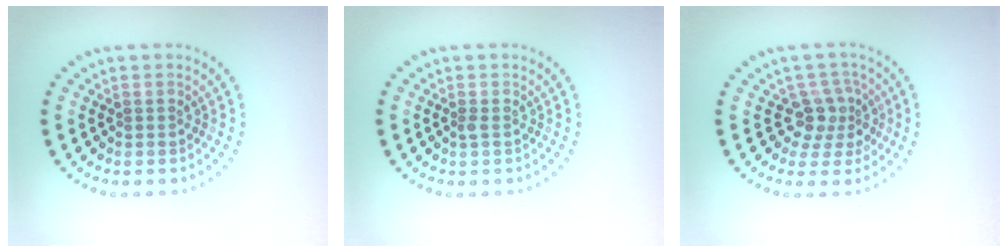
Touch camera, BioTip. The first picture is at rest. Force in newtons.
{"total": 0.5, "press": 0.4, "slide": 0.3}
{"total": 2.9, "press": 2.3, "slide": 1.8}